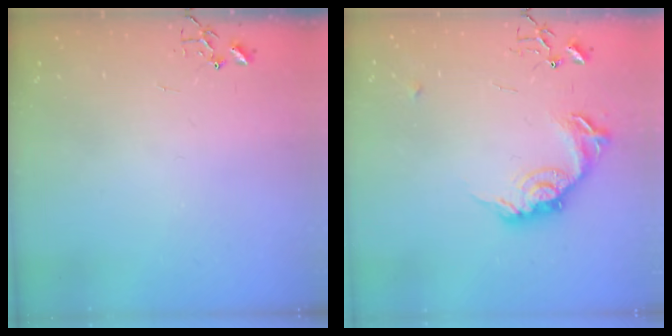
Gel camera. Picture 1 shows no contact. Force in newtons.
{"total": 15.0, "press": 15.0, "slide": 0.7}